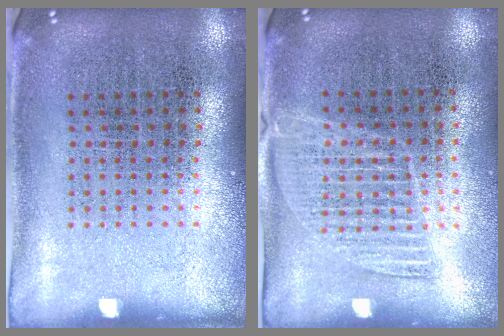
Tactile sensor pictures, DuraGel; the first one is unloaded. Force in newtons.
{"total": 1.3, "press": 1.2, "slide": 0.6}